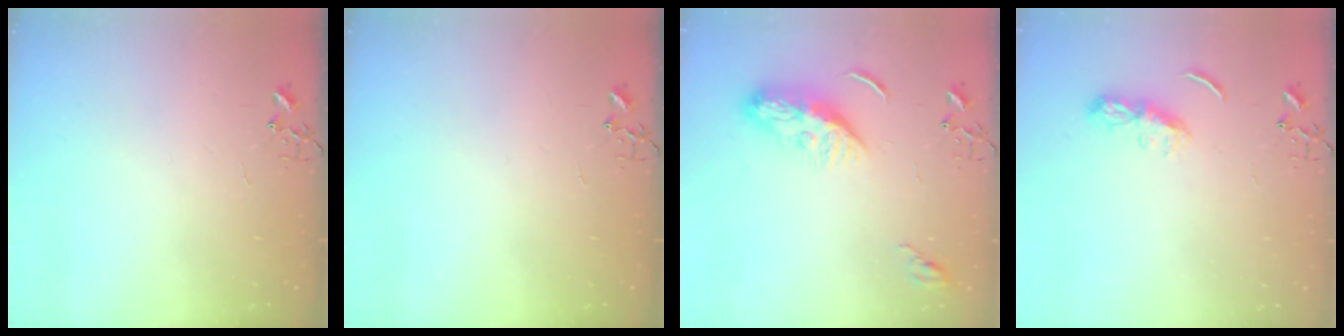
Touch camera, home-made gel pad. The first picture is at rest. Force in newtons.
{"total": 0.0}
{"total": 10.3, "press": 10.2, "slide": 0.9}
{"total": 6.5, "press": 6.4, "slide": 0.6}